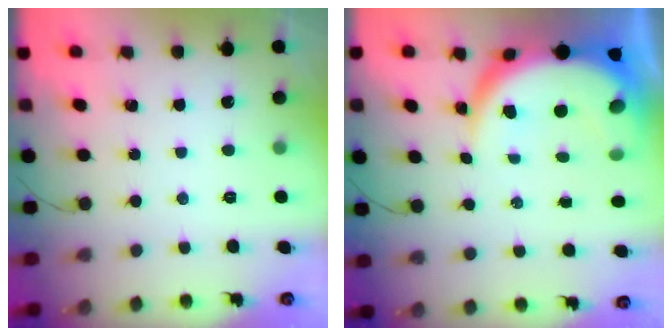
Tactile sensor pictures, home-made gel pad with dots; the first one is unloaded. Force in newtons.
{"total": 11.0, "press": 10.9, "slide": 1.1}